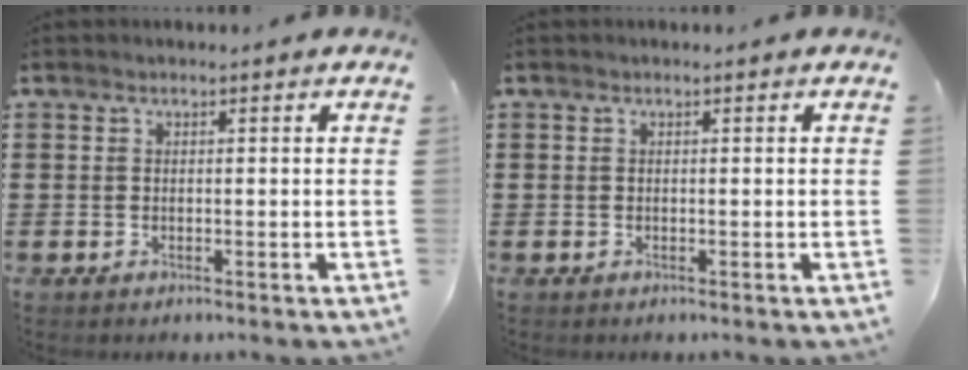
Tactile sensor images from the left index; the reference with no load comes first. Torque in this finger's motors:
{"motor_torque": [0.00, 0.00, -0.01, 0.00]}